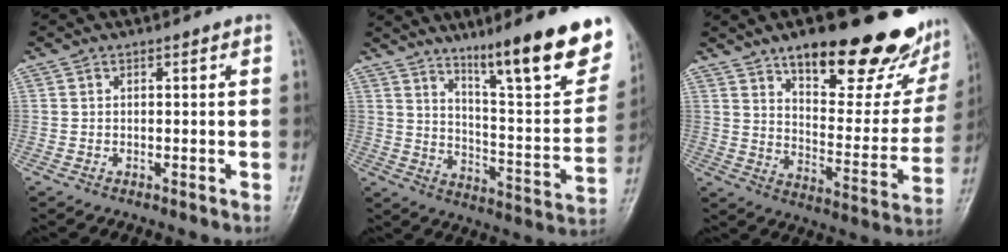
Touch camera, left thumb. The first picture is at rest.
{"total": 21.6, "force": [13.9, 3.8, 16.1], "torque": [-0.198, -0.071, 0.217]}
{"total": 26.4, "force": [17.1, 9.2, 17.8], "torque": [-0.199, -0.079, 0.248]}